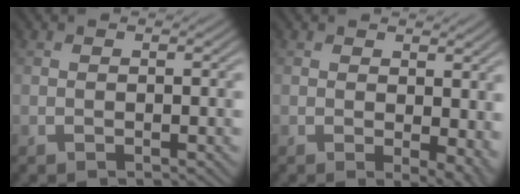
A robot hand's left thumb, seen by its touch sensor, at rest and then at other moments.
{"total": 4.9, "force": [0.3, 2.5, 4.2], "torque": [-0.053, -0.010, 0.012]}